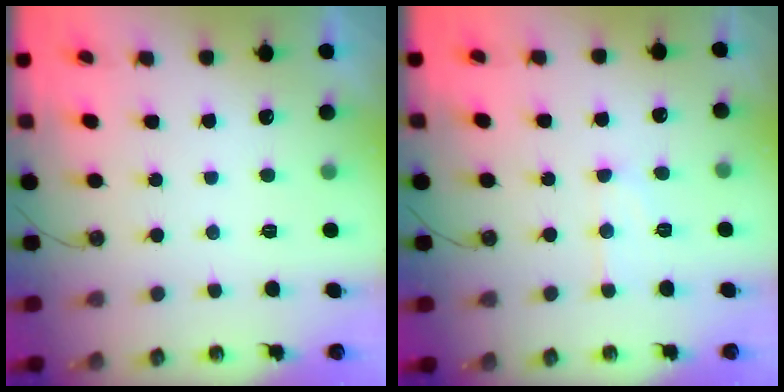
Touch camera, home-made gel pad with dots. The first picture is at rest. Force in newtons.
{"total": 8.4, "press": 8.3, "slide": 0.7}